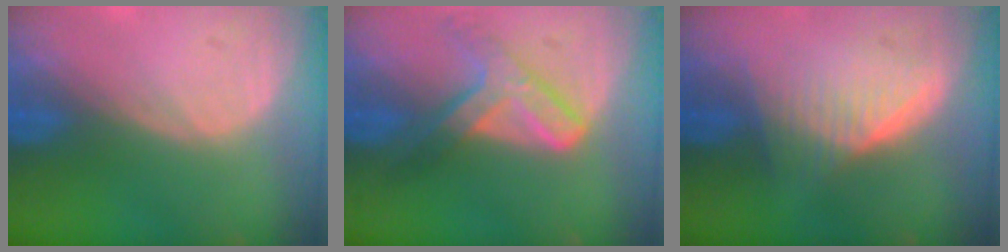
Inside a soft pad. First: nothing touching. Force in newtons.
{"total": 7.4, "press": 6.2, "slide": 4.0}
{"total": 5.8, "press": 5.8, "slide": 0.5}